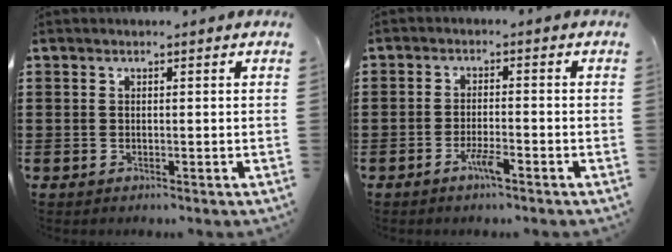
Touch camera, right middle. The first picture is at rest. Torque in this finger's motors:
{"motor_torque": [0.99, -0.22, 0.13, 0.06]}